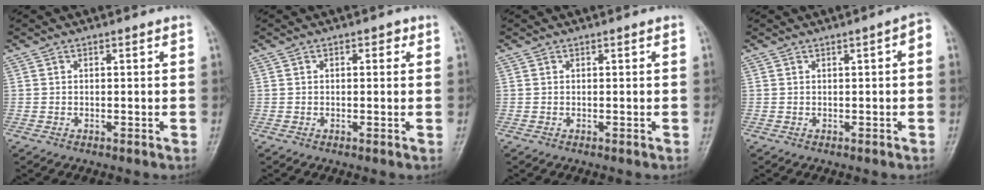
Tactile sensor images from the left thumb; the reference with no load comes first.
{"total": 1.6, "force": [0.5, 1.1, 1.1], "torque": [0.003, 0.006, 0.001]}
{"total": 0.0}
{"total": 2.6, "force": [0.2, 0.7, 2.5], "torque": [-0.030, 0.010, -0.003]}